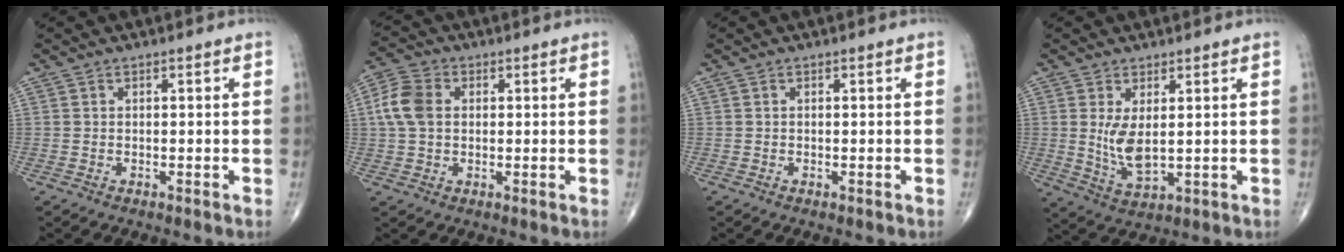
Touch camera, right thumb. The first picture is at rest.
{"total": 7.2, "force": [1.0, 5.2, 5.0], "torque": [-0.107, 0.015, 0.014]}
{"total": 0.0}
{"total": 6.0, "force": [1.0, 2.5, 5.4], "torque": [-0.102, -0.020, 0.030]}